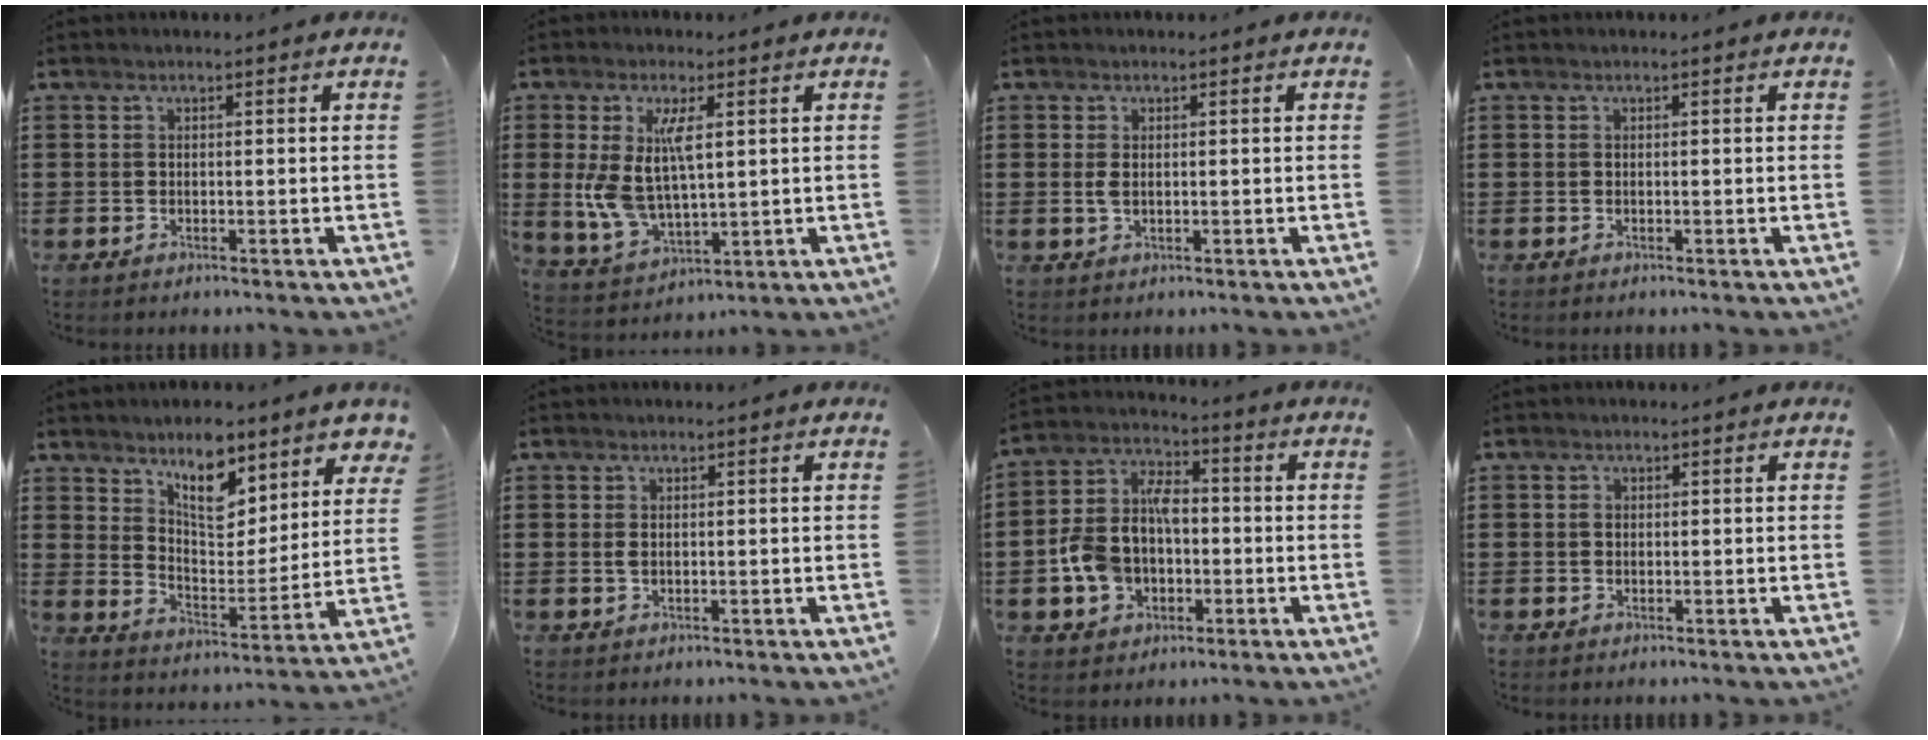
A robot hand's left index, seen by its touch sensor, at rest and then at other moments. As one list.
[{"total": 9.5, "force": [2.0, 4.6, 8.1], "torque": [-0.184, 0.001, 0.031]}, {"total": 1.8, "force": [0.1, 1.1, 1.4], "torque": [-0.030, 0.004, 0.001]}, {"total": 0.0}, {"total": 8.8, "force": [7.1, 3.4, 3.9], "torque": [-0.065, -0.044, 0.121]}, {"total": 1.2, "force": [0.1, 0.8, 0.8], "torque": [-0.018, 0.005, 0.001]}, {"total": 9.8, "force": [-1.3, 7.3, 6.3], "torque": [-0.162, 0.015, -0.026]}, {"total": 1.0, "force": [0.3, 0.8, 0.4], "torque": [-0.010, 0.004, 0.006]}]